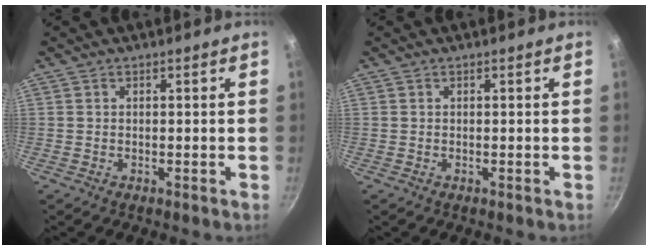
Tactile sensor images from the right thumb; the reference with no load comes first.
{"total": 0.0}